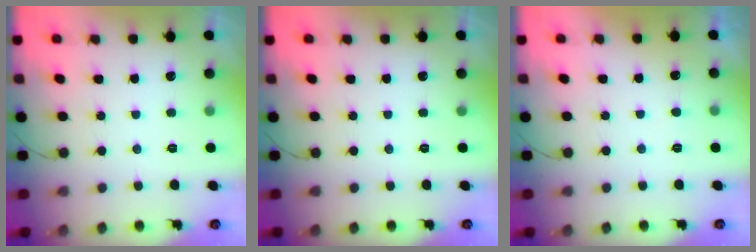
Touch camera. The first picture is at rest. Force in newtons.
{"total": 0.0}
{"total": 3.5, "press": 3.5, "slide": 0.3}